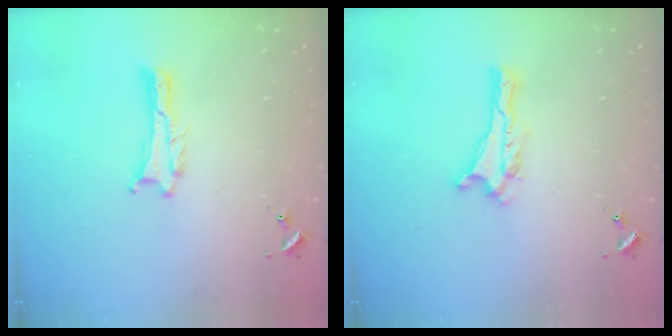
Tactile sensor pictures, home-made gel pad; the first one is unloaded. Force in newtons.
{"total": 0.0}